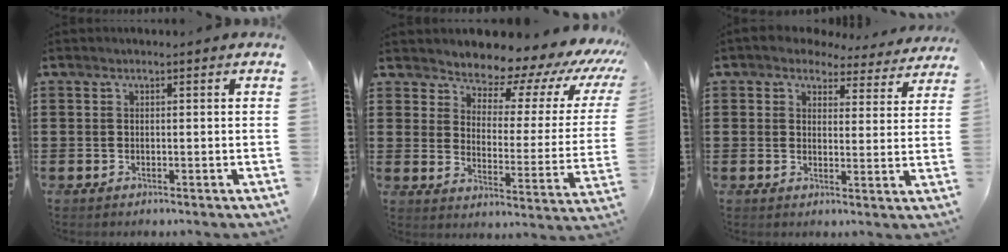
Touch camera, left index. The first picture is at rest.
{"total": 6.8, "force": [6.4, 1.6, 1.7], "torque": [-0.053, -0.057, 0.104]}
{"total": 3.6, "force": [3.3, 1.2, 0.7], "torque": [-0.024, -0.017, 0.055]}